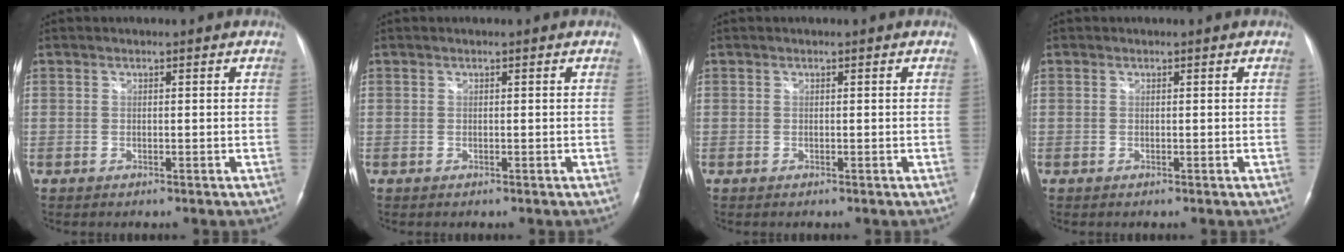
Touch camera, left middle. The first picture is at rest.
{"total": 0.0}
{"total": 0.0}
{"total": 0.0}